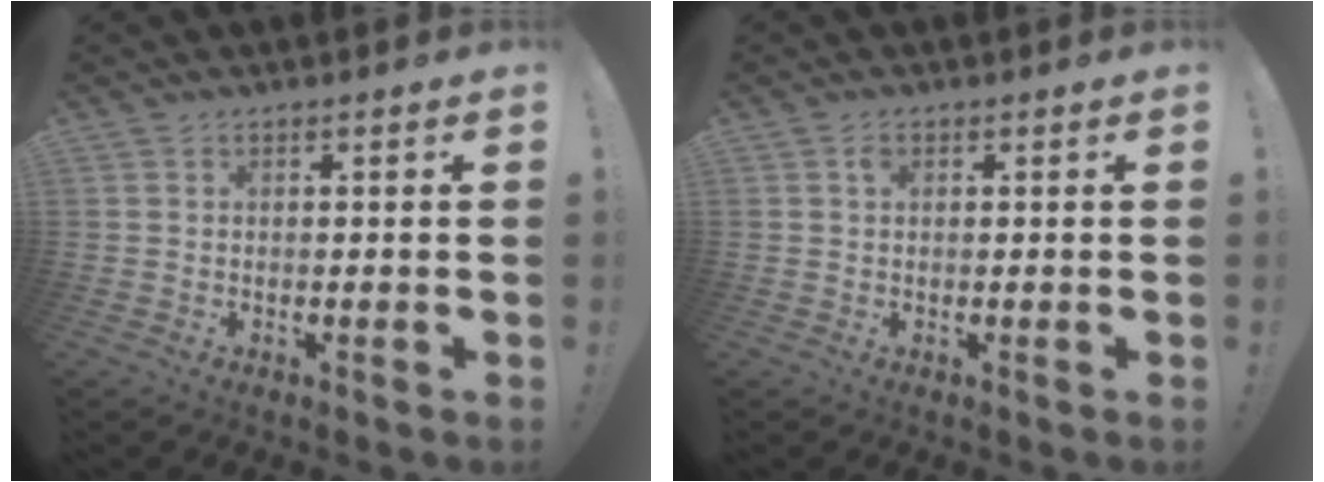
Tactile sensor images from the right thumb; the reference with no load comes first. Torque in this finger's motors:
{"motor_torque": [-0.18, 0.55, 0.17, -0.03, 0.00]}